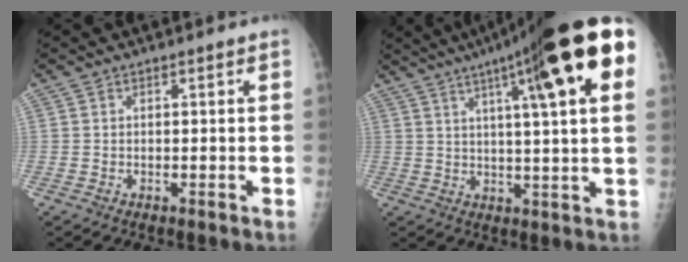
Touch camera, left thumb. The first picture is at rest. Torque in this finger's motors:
{"motor_torque": [0.37, 0.87, 1.43, -1.34, 0.14]}